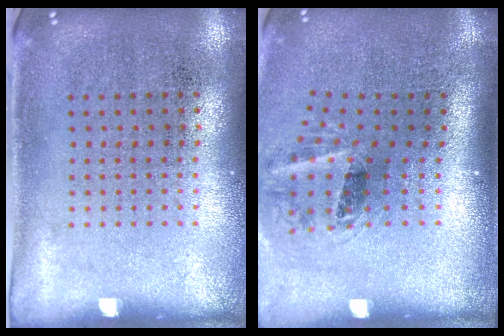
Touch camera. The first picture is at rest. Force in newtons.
{"total": 1.6, "press": 1.1, "slide": 1.1}